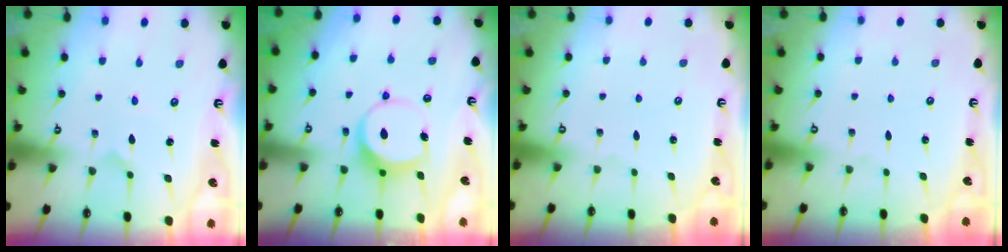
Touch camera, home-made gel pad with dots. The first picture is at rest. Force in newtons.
{"total": 7.0, "press": 7.0, "slide": 0.9}
{"total": 0.0}
{"total": 0.0}